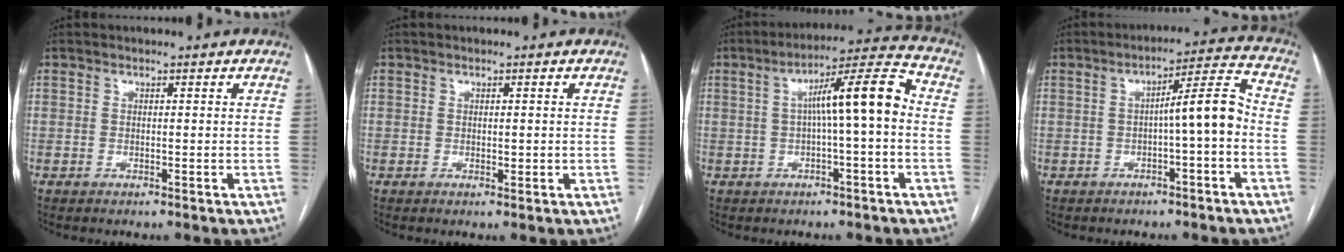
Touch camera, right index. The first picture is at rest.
{"total": 0.9, "force": [0.0, 0.5, 0.8], "torque": [-0.010, -0.003, 0.003]}
{"total": 10.1, "force": [0.1, 0.6, 10.1], "torque": [-0.156, 0.032, 0.000]}
{"total": 7.5, "force": [-1.3, 0.4, 7.4], "torque": [-0.107, 0.026, -0.018]}